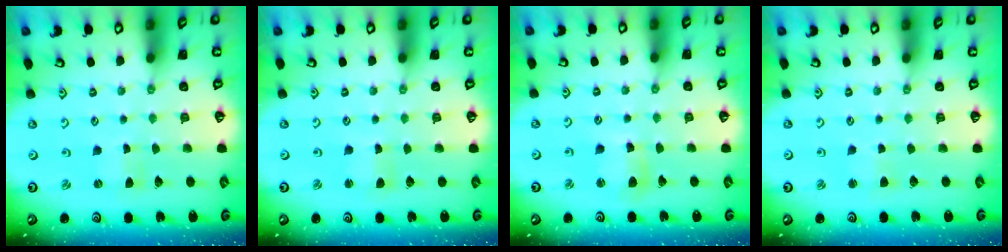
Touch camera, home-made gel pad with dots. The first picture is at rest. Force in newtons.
{"total": 1.5, "press": 1.5, "slide": 0.2}
{"total": 7.2, "press": 7.1, "slide": 1.1}
{"total": 1.5, "press": 1.4, "slide": 0.4}